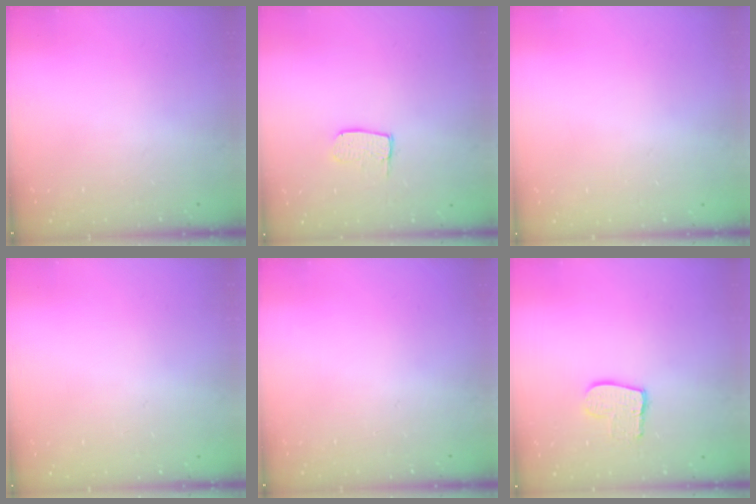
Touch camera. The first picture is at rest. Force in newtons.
{"total": 5.8, "press": 5.8, "slide": 0.4}
{"total": 0.0}
{"total": 0.0}
{"total": 0.0}
{"total": 9.9, "press": 9.9, "slide": 0.8}